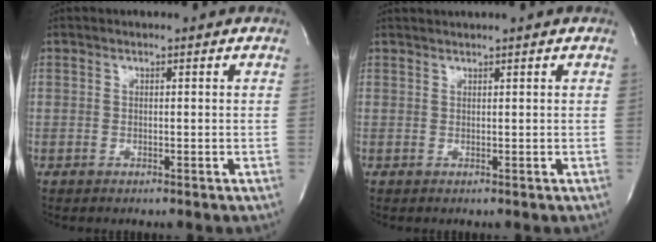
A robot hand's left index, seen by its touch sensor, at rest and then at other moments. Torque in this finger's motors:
{"motor_torque": [0.15, -0.12, 0.17, 0.05]}